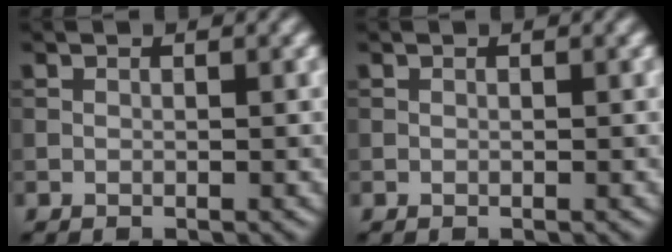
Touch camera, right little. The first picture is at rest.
{"total": 0.0}